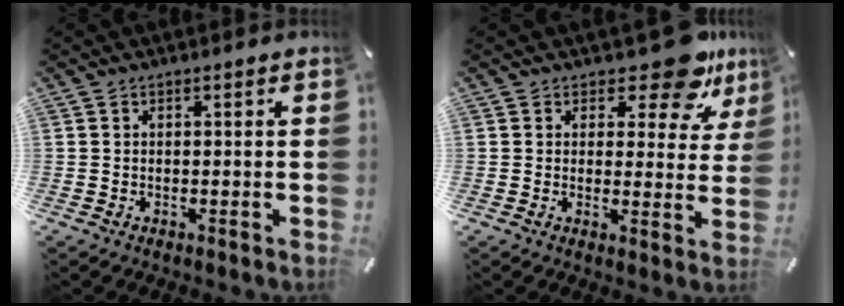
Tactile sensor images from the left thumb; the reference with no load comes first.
{"total": 11.4, "force": [7.8, 4.8, 6.8], "torque": [-0.077, -0.053, 0.133]}